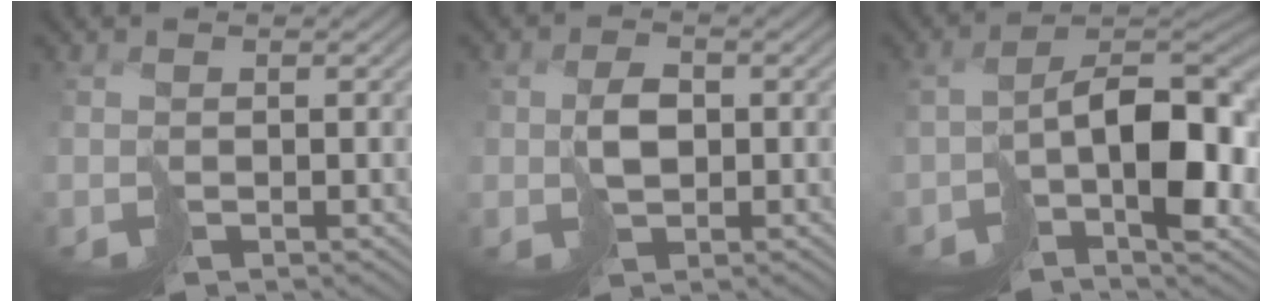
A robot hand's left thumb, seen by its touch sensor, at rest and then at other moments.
{"total": 3.2, "force": [0.5, 2.2, 2.2], "torque": [-0.044, 0.004, 0.017]}
{"total": 9.7, "force": [-2.8, 4.2, 8.3], "torque": [-0.127, -0.002, -0.037]}